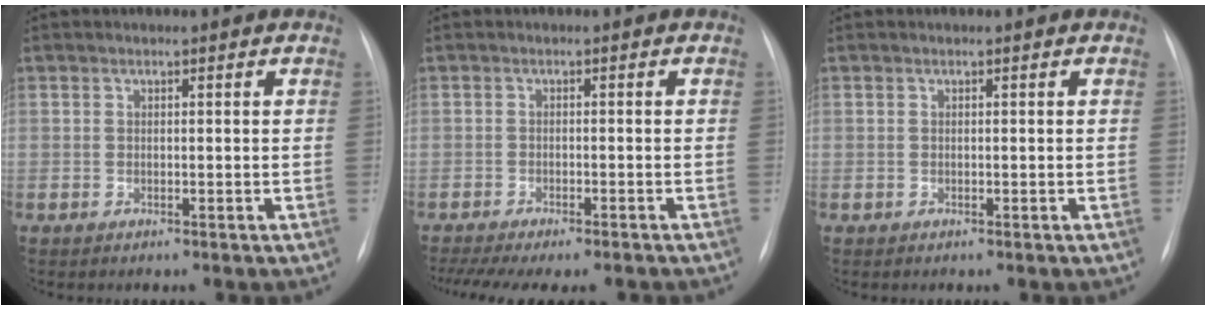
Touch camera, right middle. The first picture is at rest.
{"total": 13.2, "force": [-11.2, 2.9, 6.5], "torque": [-0.120, -0.007, -0.149]}
{"total": 0.0}